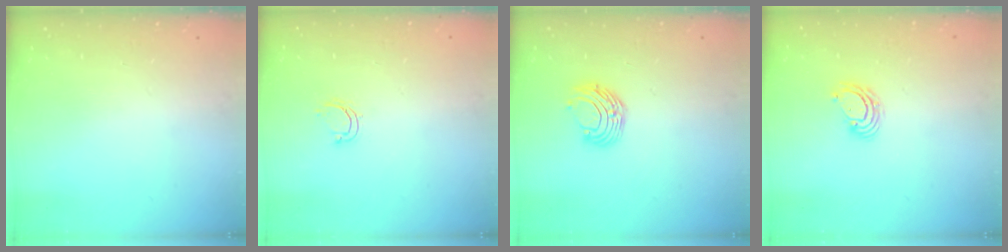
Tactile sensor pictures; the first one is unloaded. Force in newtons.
{"total": 3.7, "press": 3.7, "slide": 0.3}
{"total": 8.8, "press": 8.8, "slide": 0.9}
{"total": 4.6, "press": 4.6, "slide": 0.2}